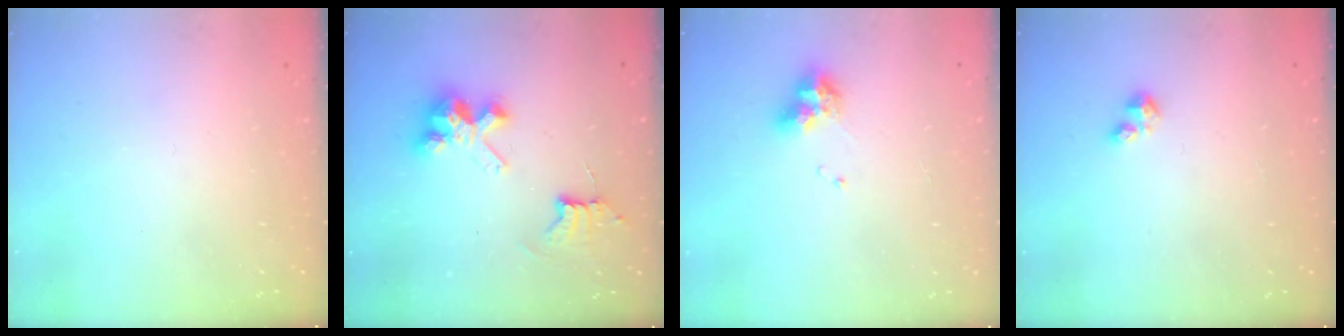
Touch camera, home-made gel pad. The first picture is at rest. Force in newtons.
{"total": 8.4, "press": 8.4, "slide": 0.7}
{"total": 8.2, "press": 8.1, "slide": 1.1}
{"total": 2.1, "press": 2.1, "slide": 0.3}